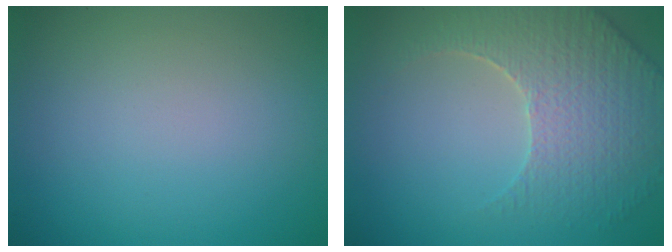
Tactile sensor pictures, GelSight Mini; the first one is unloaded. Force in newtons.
{"total": 4.5, "press": 4.3, "slide": 1.5}